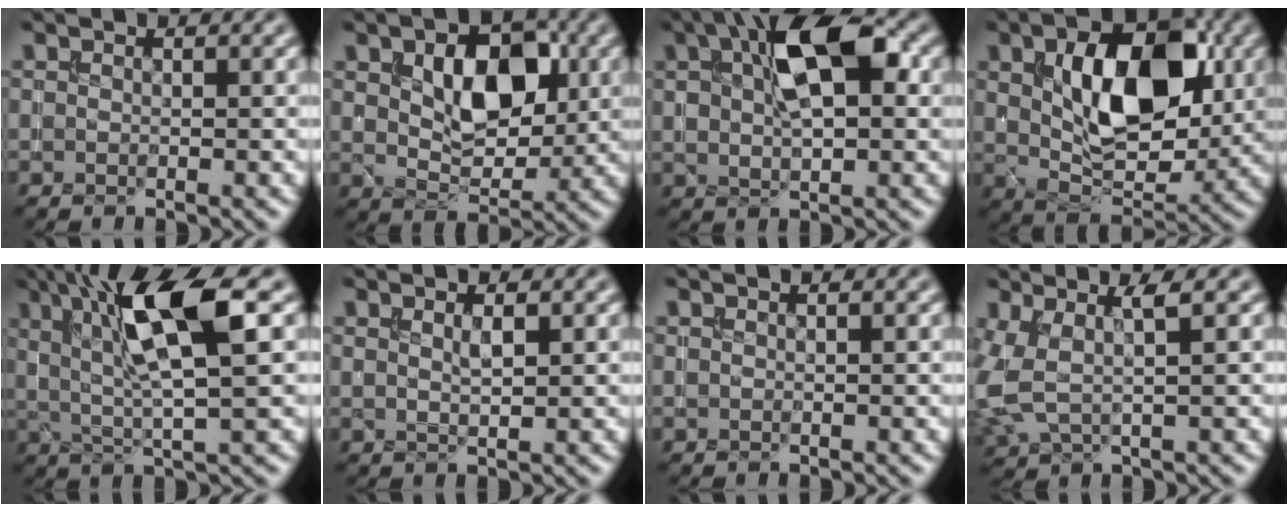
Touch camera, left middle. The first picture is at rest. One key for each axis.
{"total": 6.9, "fx": 1.6, "fy": 4.1, "fz": 5.3, "tx": -0.087, "ty": -0.003, "tz": 0.025}
{"total": 9.1, "fx": 2.9, "fy": 4.3, "fz": 7.5, "tx": -0.127, "ty": 0.018, "tz": 0.043}
{"total": 10.0, "fx": 2.0, "fy": 5.7, "fz": 7.9, "tx": -0.133, "ty": 0.001, "tz": 0.036}
{"total": 9.1, "fx": 2.9, "fy": 2.0, "fz": 8.4, "tx": -0.153, "ty": 0.001, "tz": 0.053}
{"total": 1.2, "fx": 0.7, "fy": 0.3, "fz": 1.0, "tx": -0.021, "ty": -0.001, "tz": 0.012}
{"total": 0.0}
{"total": 4.2, "fx": 0.8, "fy": 1.7, "fz": 3.7, "tx": -0.101, "ty": -0.005, "tz": 0.017}